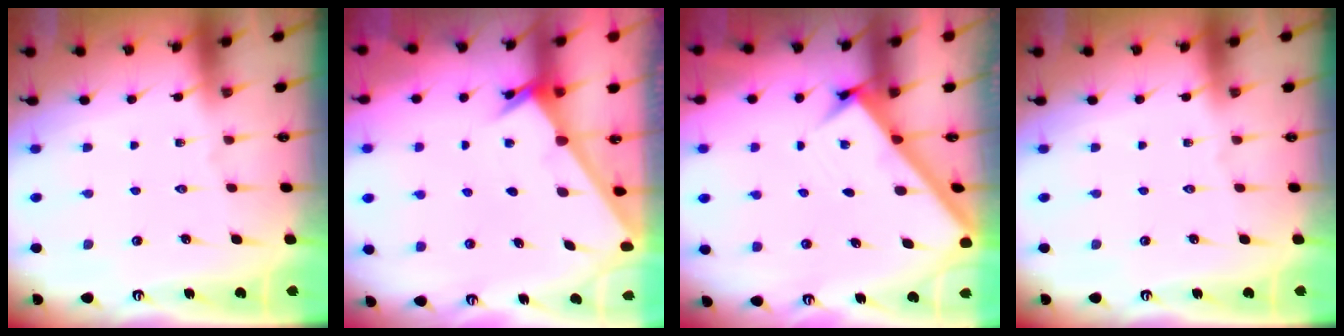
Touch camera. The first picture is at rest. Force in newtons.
{"total": 2.5, "press": 2.5, "slide": 0.2}
{"total": 3.0, "press": 2.9, "slide": 0.4}
{"total": 0.0}